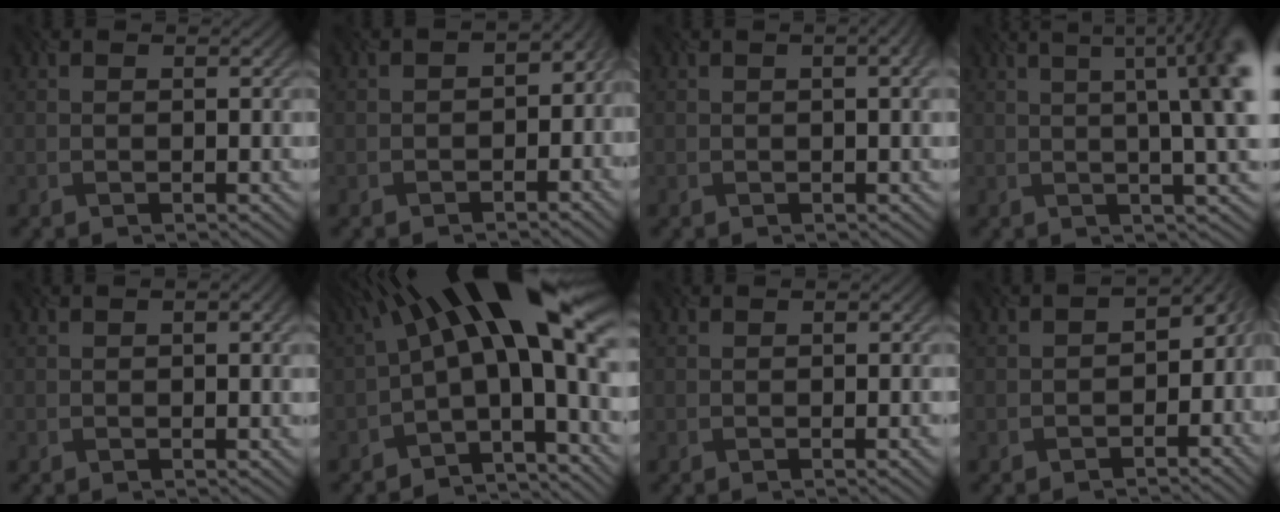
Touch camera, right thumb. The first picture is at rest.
{"total": 4.0, "force": [-2.2, 2.2, 2.6], "torque": [-0.029, -0.008, -0.027]}
{"total": 3.9, "force": [0.8, 1.5, 3.5], "torque": [-0.034, 0.019, -0.007]}
{"total": 10.7, "force": [1.6, 3.2, 10.1], "torque": [-0.091, 0.035, 0.019]}
{"total": 1.9, "force": [0.1, 0.7, 1.8], "torque": [-0.018, 0.001, -0.002]}
{"total": 18.1, "force": [2.3, 6.4, 16.7], "torque": [-0.238, 0.032, 0.035]}
{"total": 2.0, "force": [-0.4, 0.7, 1.8], "torque": [-0.011, 0.004, -0.014]}
{"total": 6.0, "force": [-3.1, 3.3, 3.9], "torque": [-0.042, -0.015, -0.044]}